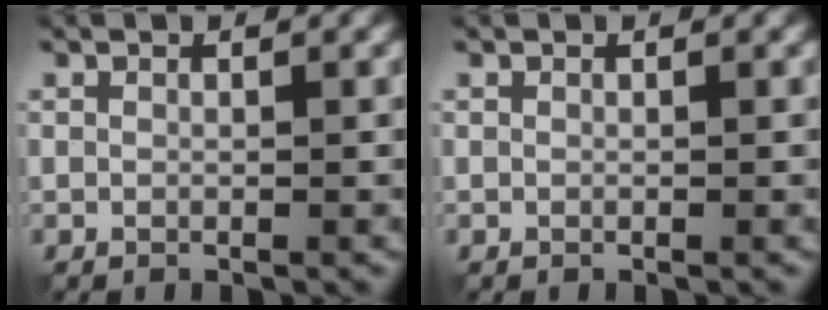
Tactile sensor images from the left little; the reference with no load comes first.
{"total": 0.0}